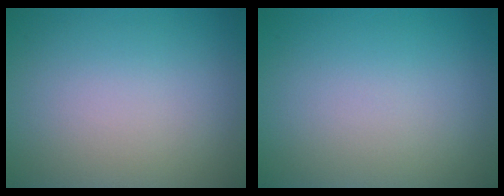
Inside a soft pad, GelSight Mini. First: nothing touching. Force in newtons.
{"total": 0.0}